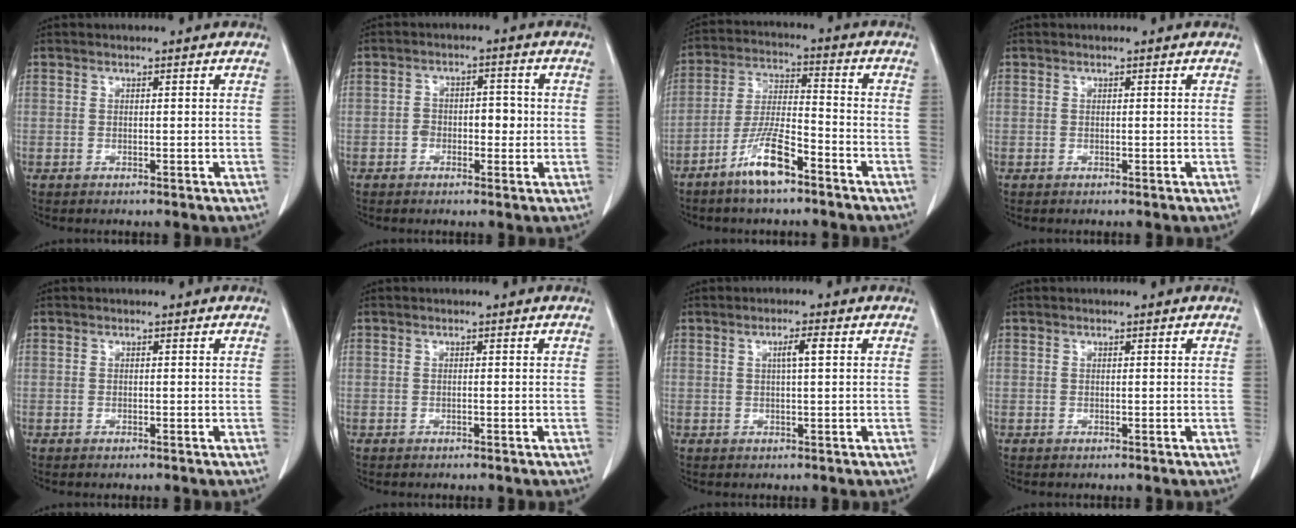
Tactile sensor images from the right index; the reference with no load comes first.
{"total": 4.3, "force": [-0.6, 2.6, 3.4], "torque": [-0.049, 0.020, -0.008]}
{"total": 9.1, "force": [-6.0, 1.6, 6.7], "torque": [-0.138, -0.008, -0.116]}
{"total": 0.0}
{"total": 0.0}
{"total": 0.0}
{"total": 2.4, "force": [0.6, 0.1, 2.3], "torque": [-0.039, 0.002, 0.010]}
{"total": 0.0}